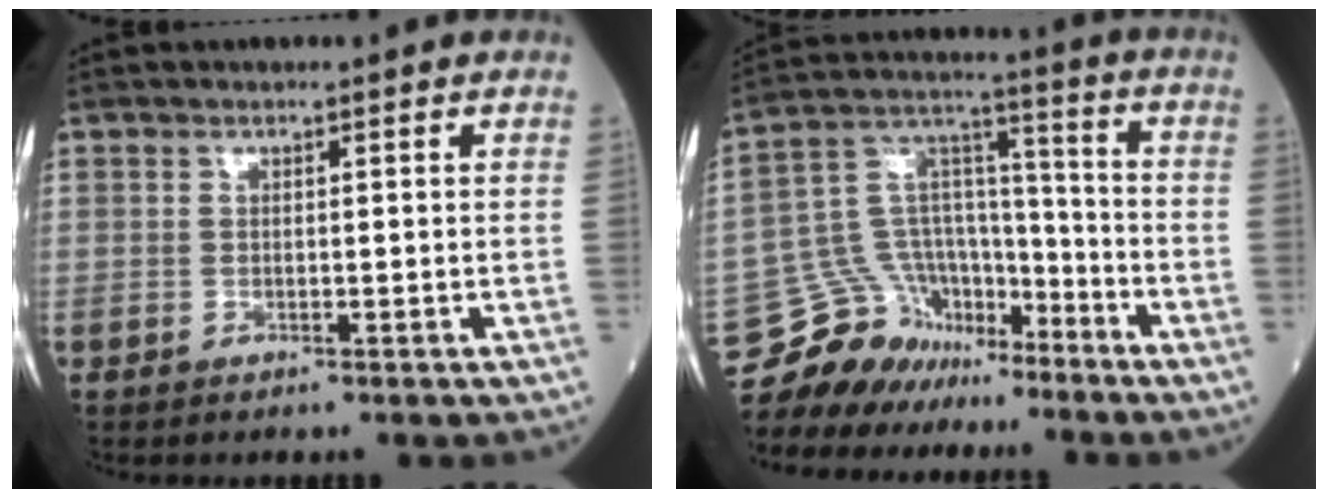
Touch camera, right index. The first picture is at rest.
{"total": 12.9, "force": [-10.9, 6.6, 1.9], "torque": [-0.047, 0.078, -0.194]}